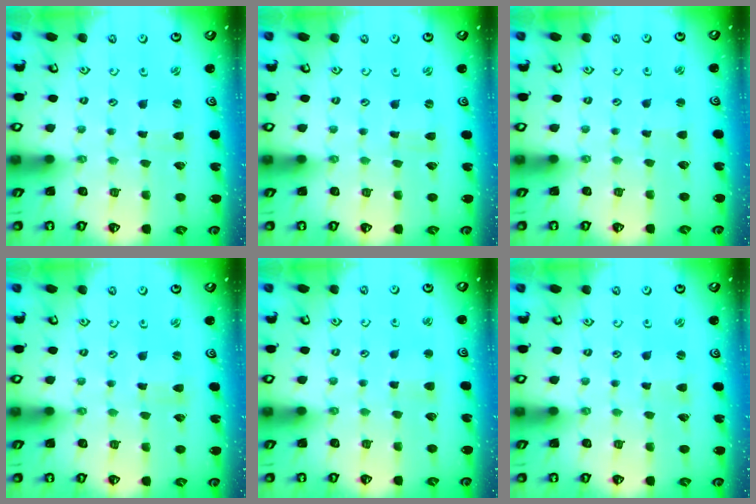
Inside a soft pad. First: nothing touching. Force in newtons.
{"total": 0.0}
{"total": 1.6, "press": 1.6, "slide": 0.3}
{"total": 0.0}
{"total": 2.8, "press": 2.8, "slide": 0.3}
{"total": 2.0, "press": 2.0, "slide": 0.3}